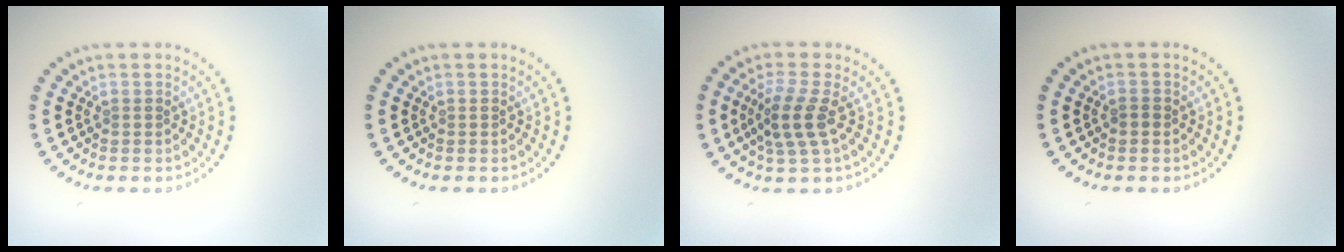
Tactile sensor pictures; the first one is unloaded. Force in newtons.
{"total": 0.0}
{"total": 3.4, "press": 2.9, "slide": 1.8}
{"total": 0.7, "press": 0.7, "slide": 0.2}